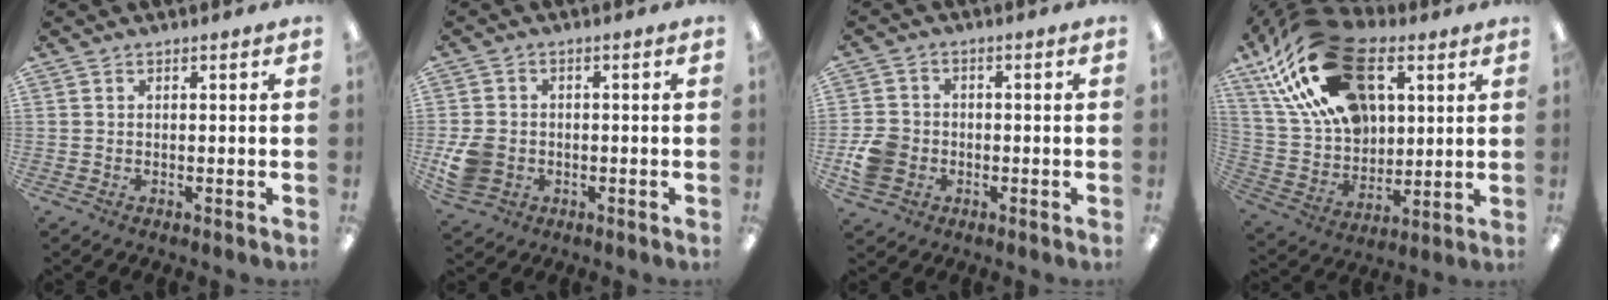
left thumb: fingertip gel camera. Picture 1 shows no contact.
{"total": 7.5, "force": [-1.9, 6.2, 3.7], "torque": [-0.078, 0.014, -0.032]}
{"total": 7.2, "force": [-1.9, 6.2, 3.1], "torque": [-0.065, 0.016, -0.033]}
{"total": 28.1, "force": [13.2, 17.2, 17.9], "torque": [-0.329, -0.050, 0.240]}